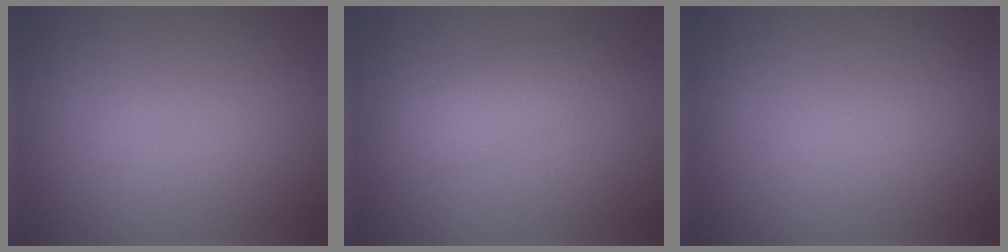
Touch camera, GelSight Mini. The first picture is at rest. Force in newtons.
{"total": 2.5, "press": 2.5, "slide": 0.1}
{"total": 0.0}